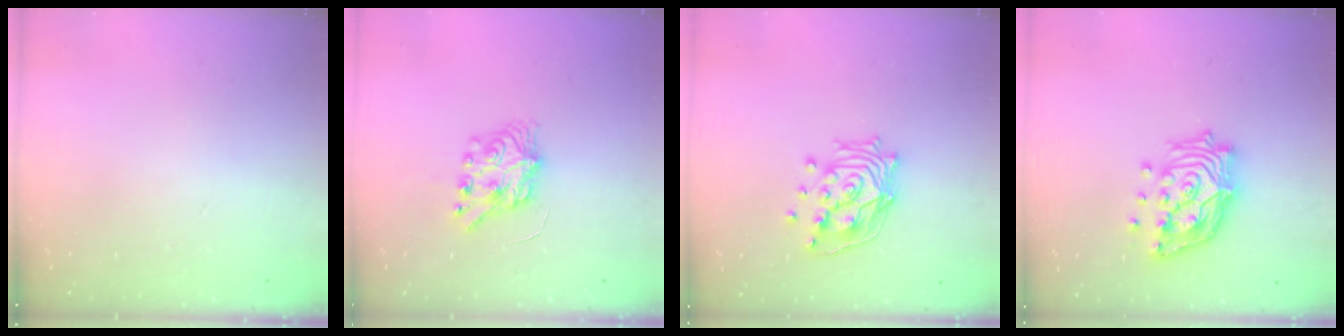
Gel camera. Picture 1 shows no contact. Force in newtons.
{"total": 7.4, "press": 7.4, "slide": 0.2}
{"total": 14.4, "press": 14.3, "slide": 1.6}
{"total": 17.1, "press": 17.0, "slide": 1.4}